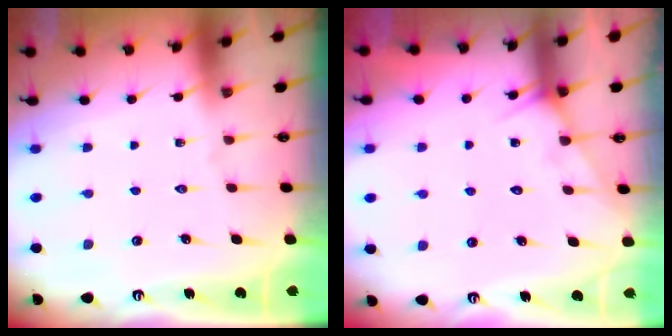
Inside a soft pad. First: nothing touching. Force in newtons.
{"total": 6.7, "press": 6.7, "slide": 0.5}